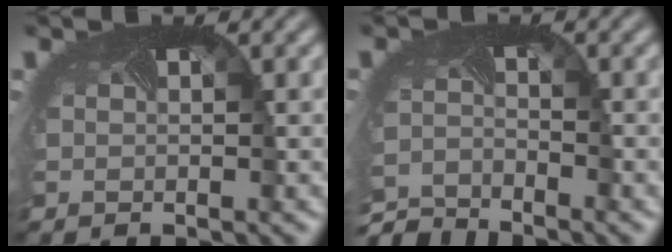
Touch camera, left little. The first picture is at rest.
{"total": 4.9, "force": [-4.9, 0.5, 0.4], "torque": [-0.020, -0.027, -0.096]}